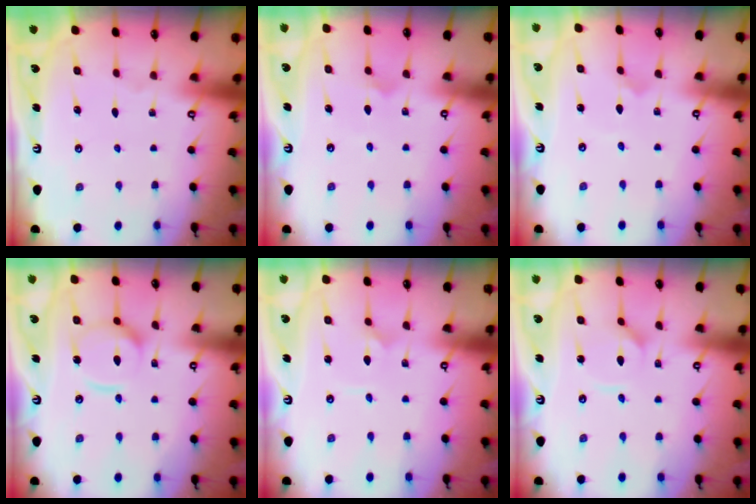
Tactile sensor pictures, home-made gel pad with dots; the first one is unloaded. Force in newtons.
{"total": 3.7, "press": 3.6, "slide": 0.6}
{"total": 0.9, "press": 0.9, "slide": 0.1}
{"total": 12.3, "press": 12.2, "slide": 1.3}
{"total": 1.4, "press": 1.4, "slide": 0.0}
{"total": 2.4, "press": 2.4, "slide": 0.3}